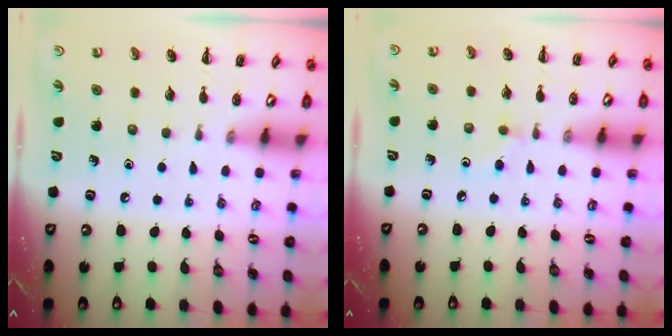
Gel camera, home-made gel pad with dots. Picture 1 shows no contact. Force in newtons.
{"total": 2.0, "press": 1.8, "slide": 0.8}